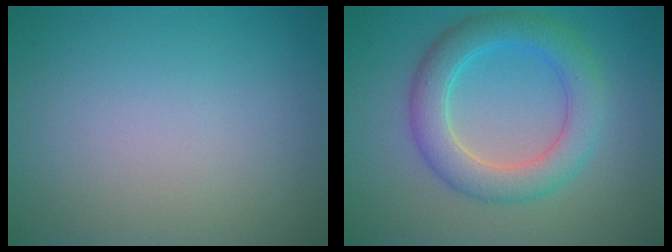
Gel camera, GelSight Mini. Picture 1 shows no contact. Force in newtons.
{"total": 5.2, "press": 5.2, "slide": 0.2}